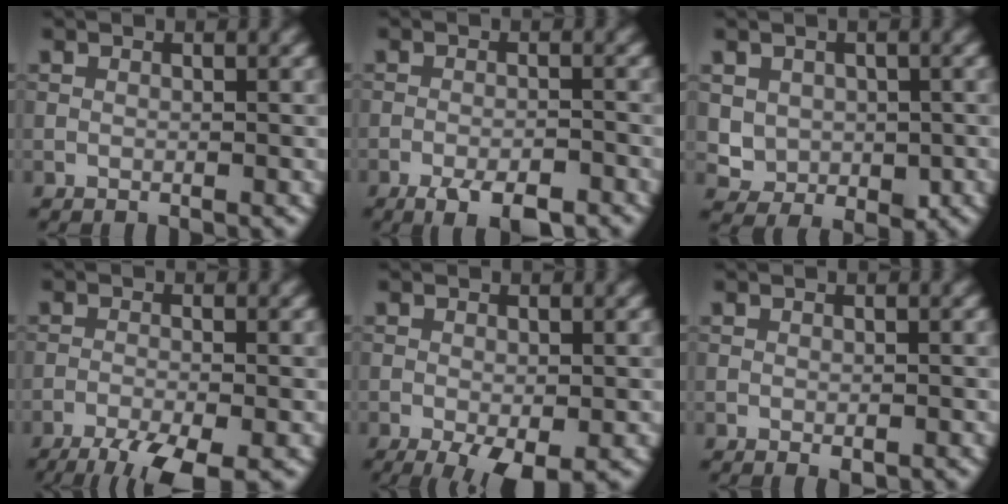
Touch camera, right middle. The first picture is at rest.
{"total": 4.5, "force": [-3.1, 1.2, 3.0], "torque": [-0.054, -0.004, -0.049]}
{"total": 3.1, "force": [0.5, 2.8, 1.4], "torque": [-0.026, -0.012, 0.013]}
{"total": 6.8, "force": [-4.8, 1.5, 4.6], "torque": [-0.085, -0.032, -0.084]}
{"total": 4.4, "force": [-2.1, 1.5, 3.6], "torque": [-0.055, -0.010, -0.030]}
{"total": 0.7, "force": [-0.3, 0.2, 0.6], "torque": [-0.008, -0.002, -0.002]}